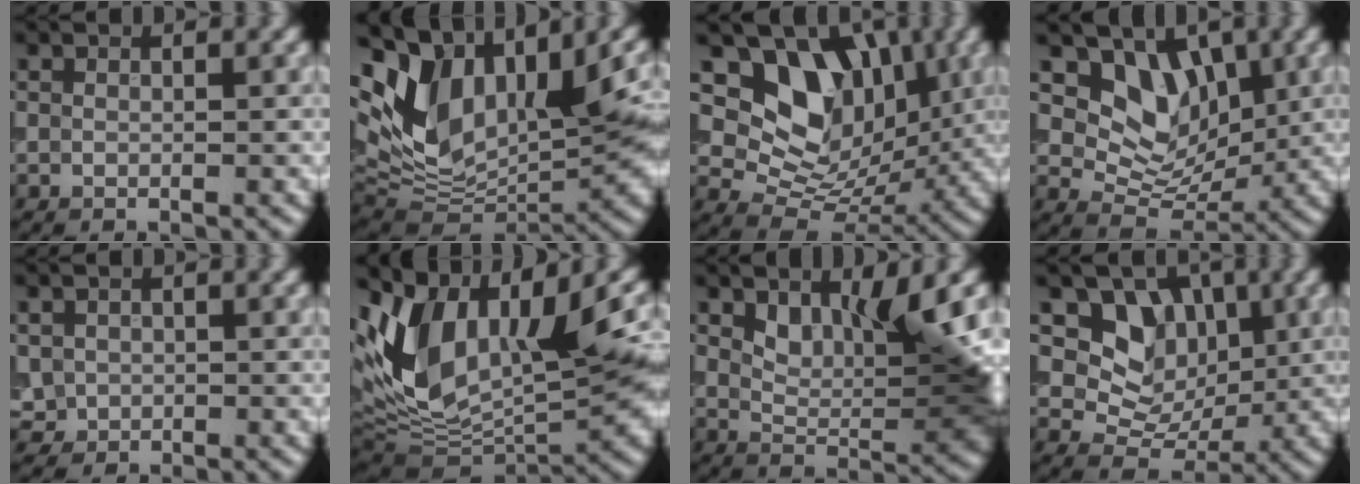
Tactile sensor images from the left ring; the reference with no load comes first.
{"total": 14.6, "force": [4.1, 8.6, 11.1], "torque": [-0.225, 0.015, 0.081]}
{"total": 9.4, "force": [3.5, 6.8, 5.4], "torque": [-0.082, -0.016, 0.059]}
{"total": 5.7, "force": [2.2, 4.2, 3.1], "torque": [-0.044, -0.015, 0.035]}
{"total": 1.9, "force": [0.1, 1.8, 0.7], "torque": [-0.011, -0.002, 0.004]}
{"total": 14.4, "force": [1.8, 8.3, 11.7], "torque": [-0.228, 0.003, 0.028]}
{"total": 5.9, "force": [2.4, 2.4, 4.7], "torque": [-0.080, -0.008, 0.047]}
{"total": 5.6, "force": [1.7, 4.6, 2.7], "torque": [-0.036, -0.012, 0.020]}